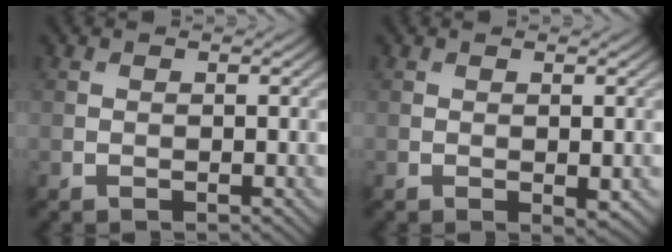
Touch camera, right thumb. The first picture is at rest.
{"total": 1.3, "force": [-0.2, 0.5, 1.1], "torque": [-0.015, -0.008, -0.002]}